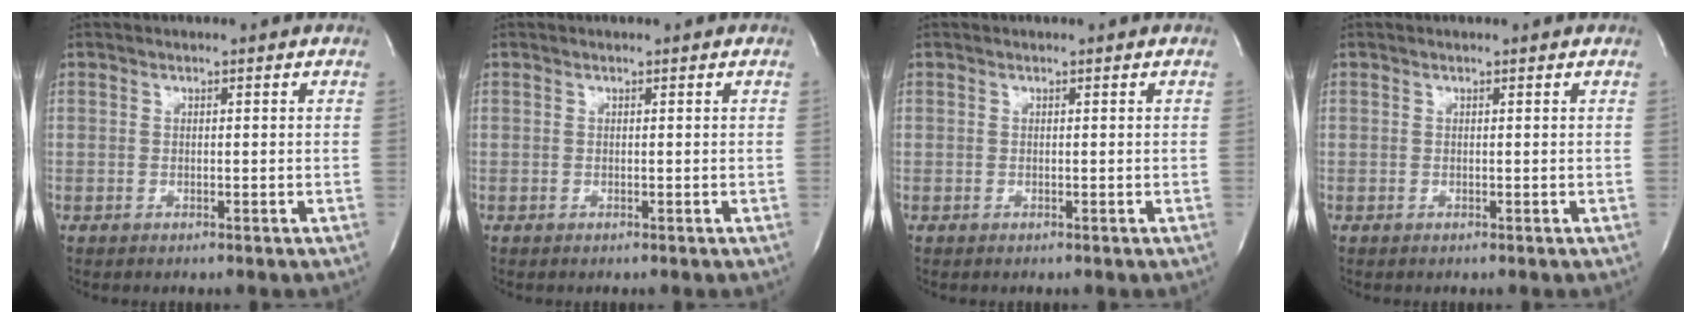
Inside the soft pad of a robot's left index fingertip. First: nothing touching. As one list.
[{"total": 0.0}, {"total": 0.0}, {"total": 0.0}]